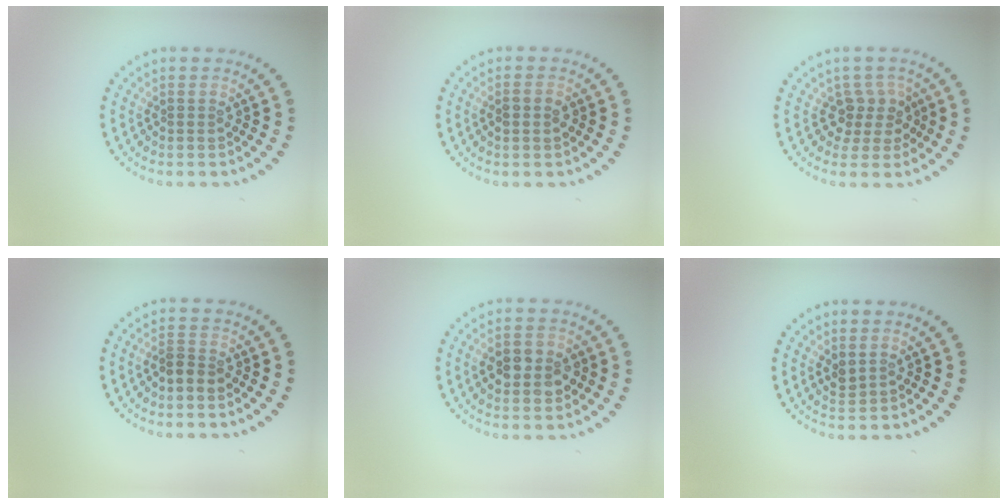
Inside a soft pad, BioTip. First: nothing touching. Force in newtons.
{"total": 1.6, "press": 1.6, "slide": 0.4}
{"total": 2.7, "press": 2.1, "slide": 1.6}
{"total": 1.7, "press": 1.5, "slide": 0.7}
{"total": 3.7, "press": 3.7, "slide": 0.1}
{"total": 1.0, "press": 1.0, "slide": 0.3}